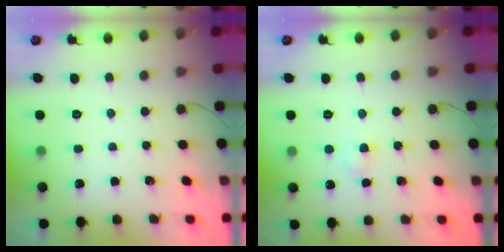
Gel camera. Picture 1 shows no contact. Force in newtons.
{"total": 2.0, "press": 1.7, "slide": 1.0}